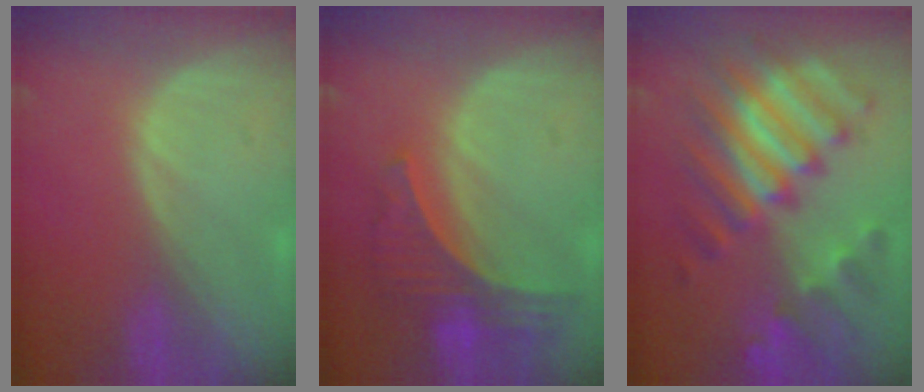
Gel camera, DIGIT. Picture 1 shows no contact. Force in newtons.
{"total": 7.8, "press": 6.8, "slide": 3.8}
{"total": 11.8, "press": 11.7, "slide": 1.1}